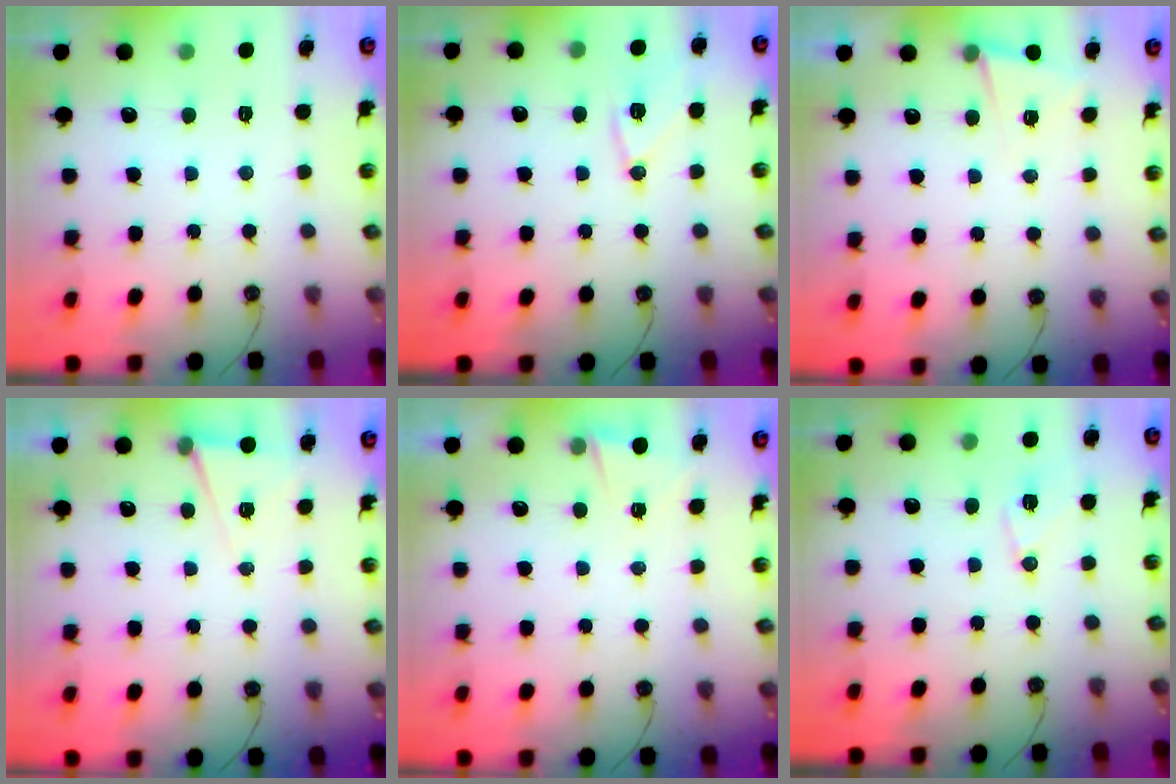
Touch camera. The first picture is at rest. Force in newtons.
{"total": 11.5, "press": 11.5, "slide": 0.2}
{"total": 3.0, "press": 2.7, "slide": 1.2}
{"total": 6.6, "press": 4.5, "slide": 4.7}
{"total": 1.5, "press": 1.3, "slide": 0.8}
{"total": 7.8, "press": 7.4, "slide": 2.5}